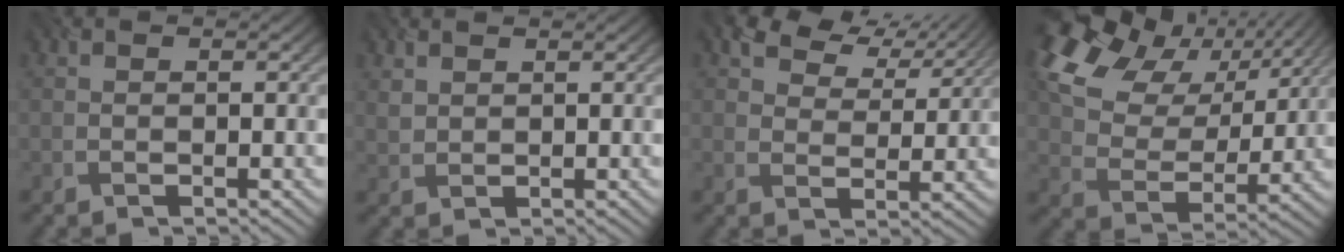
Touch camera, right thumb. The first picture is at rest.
{"total": 1.6, "force": [1.5, 0.6, 0.0], "torque": [-0.013, -0.003, 0.033]}
{"total": 6.1, "force": [4.7, 3.0, 2.4], "torque": [-0.050, 0.005, 0.081]}
{"total": 16.7, "force": [8.7, 10.3, 9.8], "torque": [-0.232, 0.041, 0.138]}